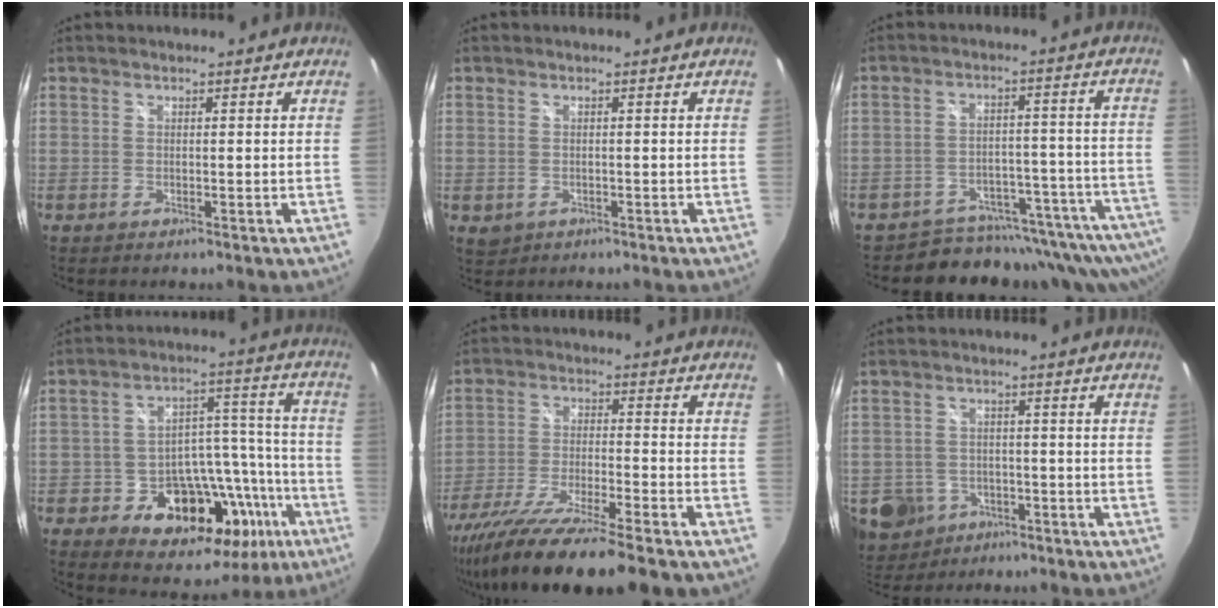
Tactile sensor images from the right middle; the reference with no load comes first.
{"total": 2.5, "force": [-0.6, 2.2, 1.1], "torque": [-0.022, -0.005, -0.004]}
{"total": 15.6, "force": [-14.9, 3.8, 2.3], "torque": [-0.025, 0.019, -0.200]}
{"total": 20.9, "force": [-10.0, 13.9, 12.0], "torque": [-0.199, 0.037, -0.119]}
{"total": 19.2, "force": [-15.5, 1.5, 11.2], "torque": [-0.223, -0.053, -0.266]}
{"total": 10.9, "force": [-5.0, 8.8, 3.8], "torque": [-0.119, -0.001, -0.065]}